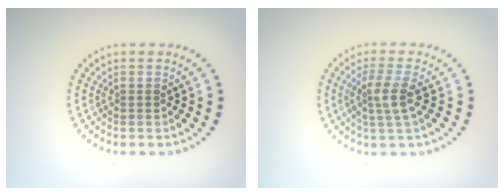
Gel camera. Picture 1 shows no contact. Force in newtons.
{"total": 2.6, "press": 2.3, "slide": 1.2}